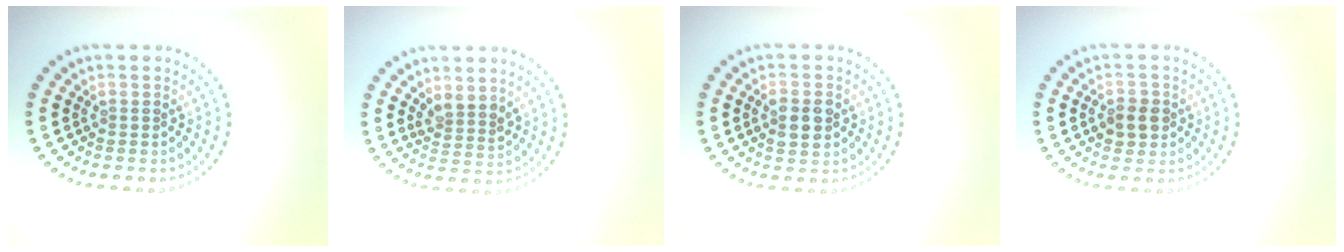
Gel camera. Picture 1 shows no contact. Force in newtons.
{"total": 2.1, "press": 1.7, "slide": 1.3}
{"total": 2.8, "press": 2.8, "slide": 0.2}
{"total": 2.4, "press": 2.4, "slide": 0.4}